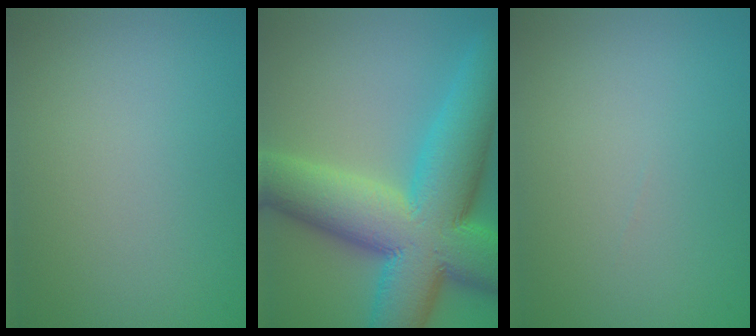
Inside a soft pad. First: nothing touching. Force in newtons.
{"total": 14.8, "press": 14.8, "slide": 0.4}
{"total": 0.0}